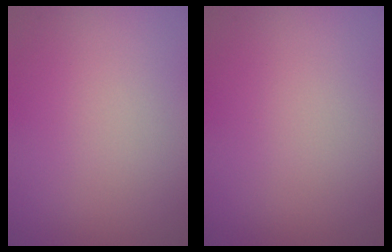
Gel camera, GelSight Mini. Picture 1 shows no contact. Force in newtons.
{"total": 0.0}